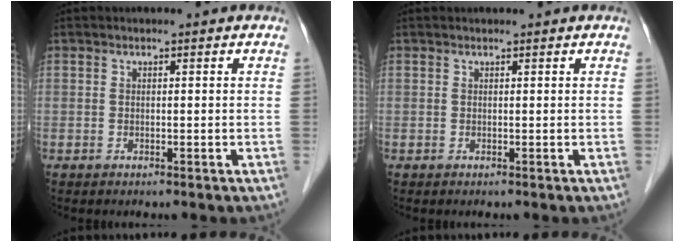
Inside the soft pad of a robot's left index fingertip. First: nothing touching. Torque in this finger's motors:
{"motor_torque": [-0.46, -0.44, 0.02, 0.01]}